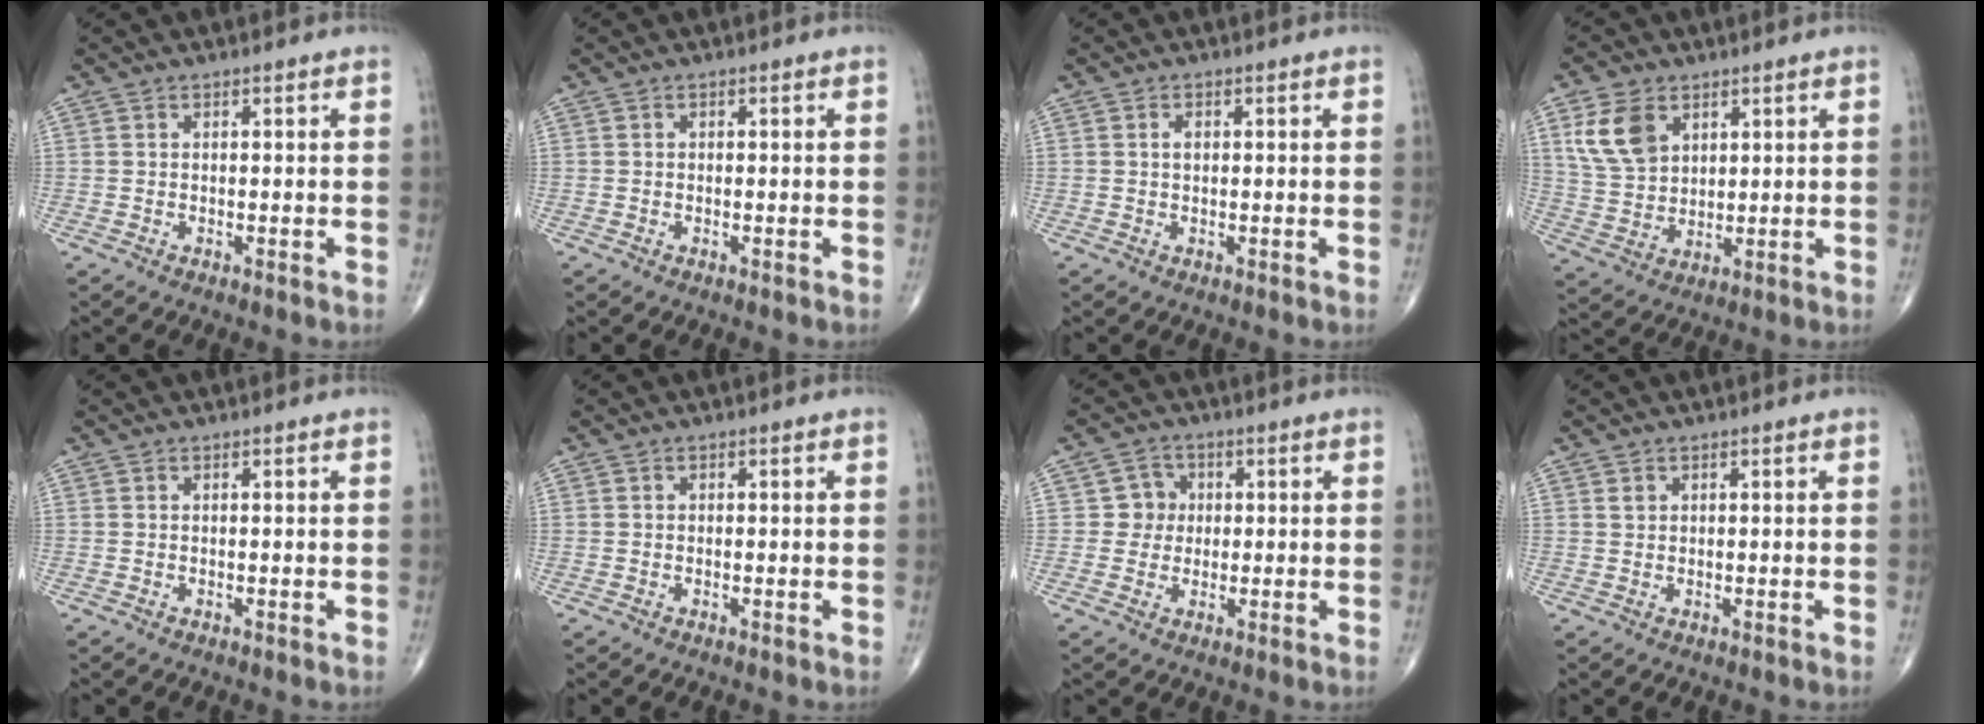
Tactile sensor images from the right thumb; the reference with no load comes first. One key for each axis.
{"total": 0.0}
{"total": 1.3, "fx": 0.2, "fy": 0.8, "fz": 0.9, "tx": -0.013, "ty": 0.003, "tz": 0.002}
{"total": 9.6, "fx": 4.2, "fy": 6.5, "fz": 5.7, "tx": -0.096, "ty": -0.013, "tz": 0.091}
{"total": 0.0}
{"total": 0.0}
{"total": 4.3, "fx": 0.4, "fy": 4.2, "fz": 0.8, "tx": 0.020, "ty": 0.008, "tz": 0.000}
{"total": 0.9, "fx": 0.4, "fy": 0.7, "fz": 0.3, "tx": -0.001, "ty": -0.002, "tz": 0.009}